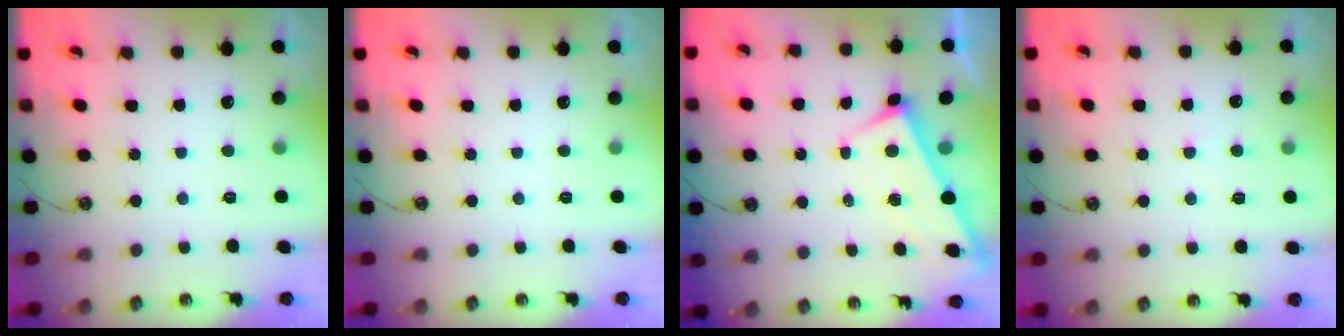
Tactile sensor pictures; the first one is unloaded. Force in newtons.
{"total": 0.0}
{"total": 2.6, "press": 2.6, "slide": 0.2}
{"total": 1.3, "press": 1.3, "slide": 0.4}